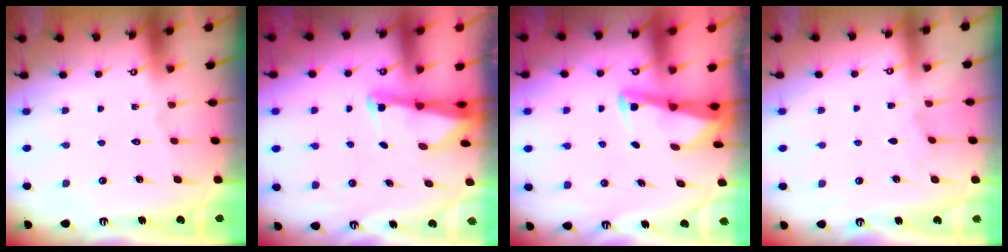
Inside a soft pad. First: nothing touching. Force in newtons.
{"total": 2.6, "press": 2.6, "slide": 0.3}
{"total": 3.0, "press": 3.0, "slide": 0.4}
{"total": 2.2, "press": 2.1, "slide": 0.3}